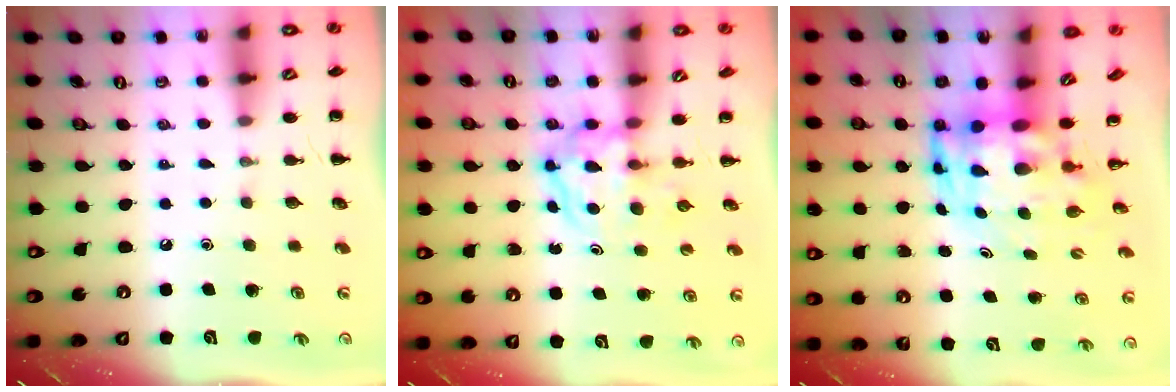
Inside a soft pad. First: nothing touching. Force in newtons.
{"total": 3.8, "press": 3.8, "slide": 0.4}
{"total": 5.6, "press": 5.3, "slide": 1.8}